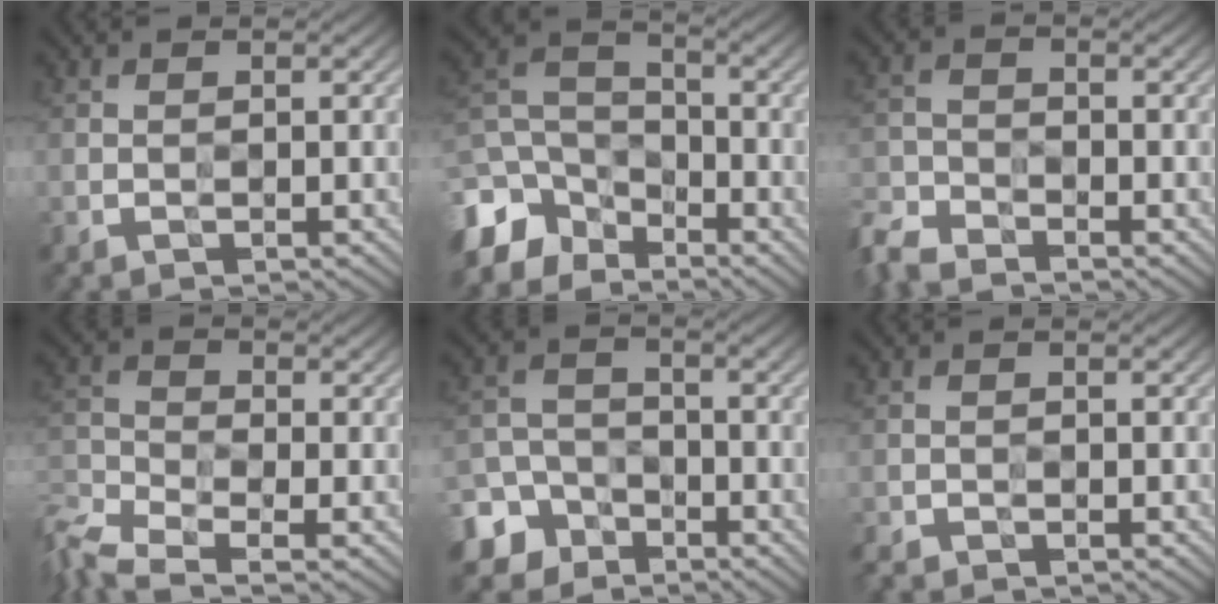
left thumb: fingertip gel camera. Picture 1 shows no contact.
{"total": 10.0, "force": [-6.4, 6.4, 4.2], "torque": [-0.128, -0.014, -0.137]}
{"total": 4.9, "force": [-4.6, 1.2, 1.1], "torque": [-0.029, -0.013, -0.108]}
{"total": 7.2, "force": [-4.9, 2.8, 4.5], "torque": [-0.105, -0.023, -0.102]}
{"total": 6.2, "force": [-4.1, 4.4, 1.4], "torque": [-0.036, -0.005, -0.092]}
{"total": 1.3, "force": [-1.3, 0.1, -0.1], "torque": [0.001, -0.004, -0.028]}